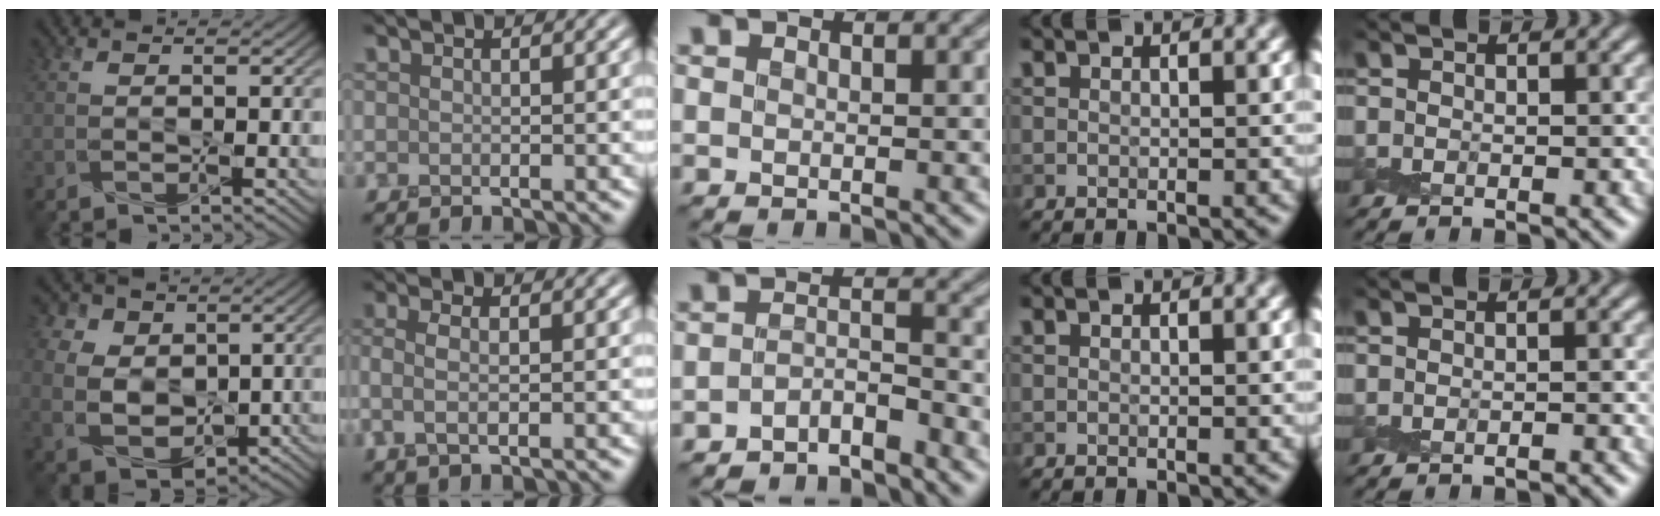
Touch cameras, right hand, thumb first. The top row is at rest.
{"thumb": {"total": 10.5, "force": [1.5, 8.8, 5.5], "torque": [-0.139, 0.005, 0.016]}, "index": {"total": 2.5, "force": [0.0, 0.9, 2.3], "torque": [-0.047, 0.002, -0.004]}, "middle": {"total": 2.4, "force": [-2.1, 0.5, 1.1], "torque": [-0.020, 0.004, -0.043]}, "little": {"total": 0.9, "force": [-0.8, 0.1, 0.3], "torque": [-0.003, 0.002, -0.014]}}